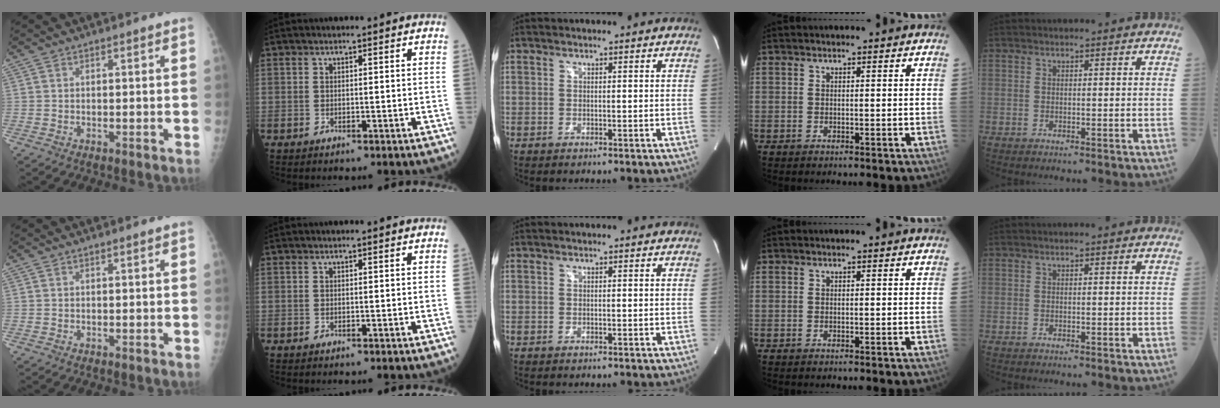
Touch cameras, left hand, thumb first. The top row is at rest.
{}